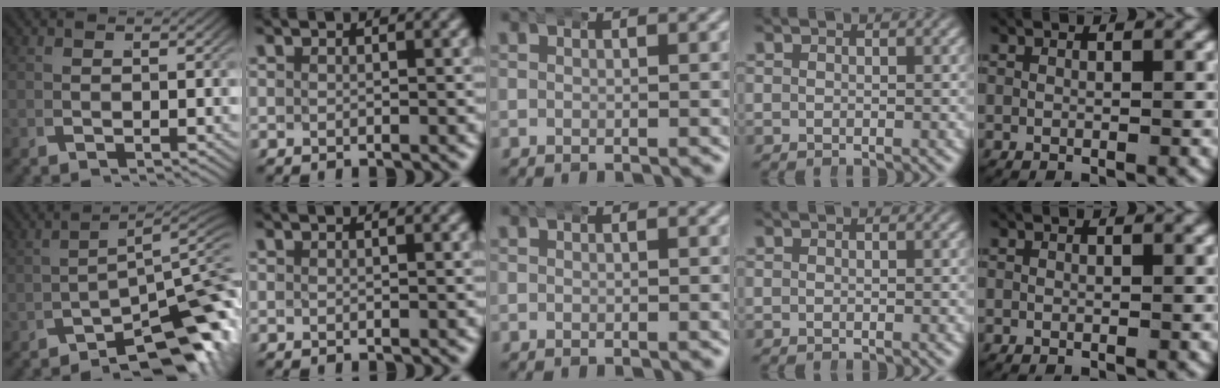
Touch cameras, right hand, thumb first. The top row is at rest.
{"thumb": {"total": 12.5, "force": [-4.3, 6.3, 9.9], "torque": [-0.140, -0.043, -0.045]}, "index": {"total": 0.5, "force": [0.1, -0.5, 0.0], "torque": [0.003, 0.002, 0.003]}}